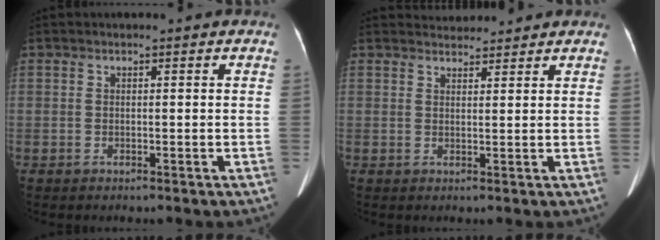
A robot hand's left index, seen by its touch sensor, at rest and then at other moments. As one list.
[{"total": 3.7, "force": [3.6, 0.9, 0.2], "torque": [-0.005, 0.022, 0.051]}]